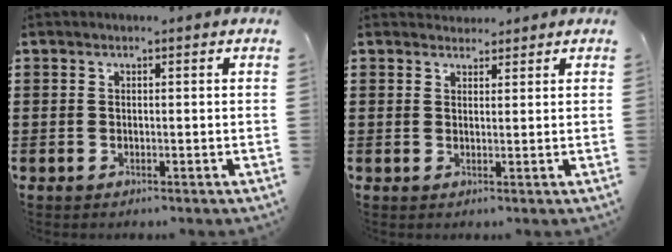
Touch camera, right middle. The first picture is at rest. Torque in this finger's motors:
{"motor_torque": [0.46, -0.47, -0.05, -0.01]}